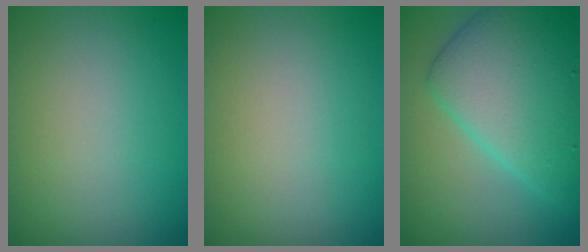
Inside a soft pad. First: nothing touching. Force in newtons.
{"total": 0.0}
{"total": 8.7, "press": 8.7, "slide": 0.1}